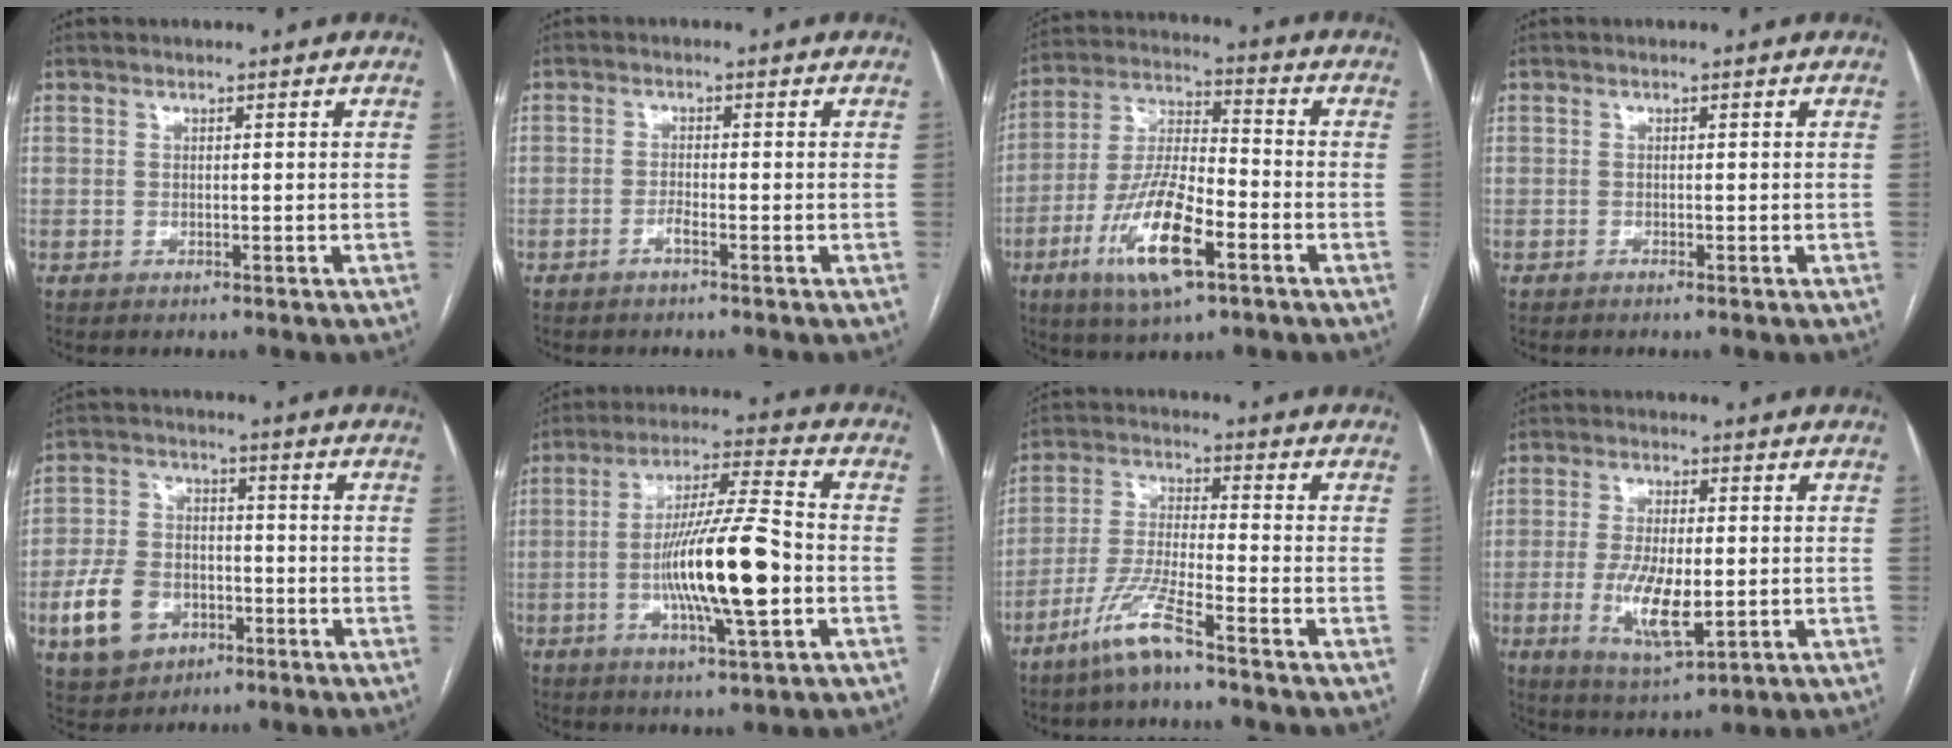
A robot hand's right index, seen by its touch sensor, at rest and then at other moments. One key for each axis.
{"total": 1.3, "fx": -0.9, "fy": 0.1, "fz": 0.9, "tx": -0.018, "ty": 0.002, "tz": -0.018}
{"total": 14.5, "fx": -6.3, "fy": 3.7, "fz": 12.5, "tx": -0.253, "ty": -0.010, "tz": -0.113}
{"total": 0.0}
{"total": 10.5, "fx": -4.1, "fy": 7.8, "fz": 5.8, "tx": -0.137, "ty": 0.013, "tz": -0.064}
{"total": 15.4, "fx": -3.0, "fy": 1.3, "fz": 15.0, "tx": -0.274, "ty": -0.001, "tz": -0.052}
{"total": 8.1, "fx": -5.7, "fy": 0.1, "fz": 5.8, "tx": -0.126, "ty": -0.015, "tz": -0.118}
{"total": 9.3, "fx": -1.5, "fy": 3.1, "fz": 8.7, "tx": -0.174, "ty": -0.016, "tz": -0.020}